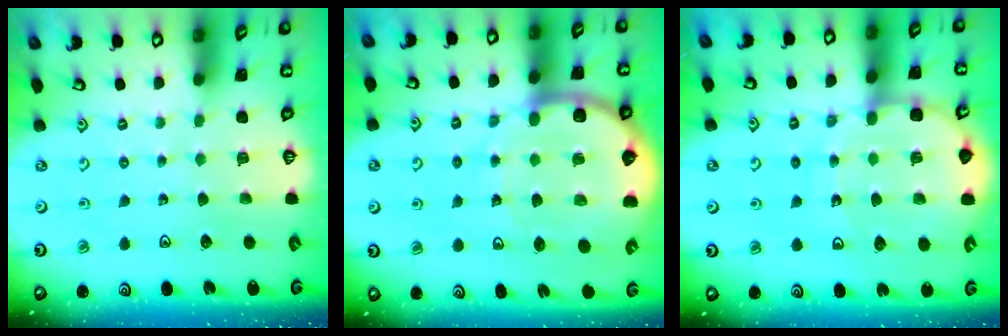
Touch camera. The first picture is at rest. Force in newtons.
{"total": 13.8, "press": 13.6, "slide": 2.6}
{"total": 11.8, "press": 11.4, "slide": 2.9}